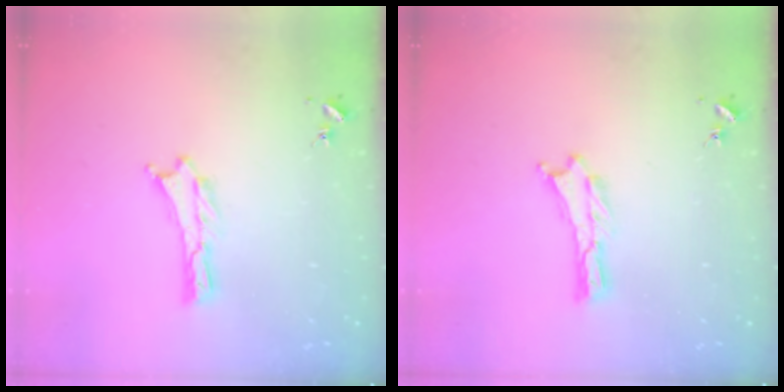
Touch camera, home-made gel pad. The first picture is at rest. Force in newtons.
{"total": 0.0}